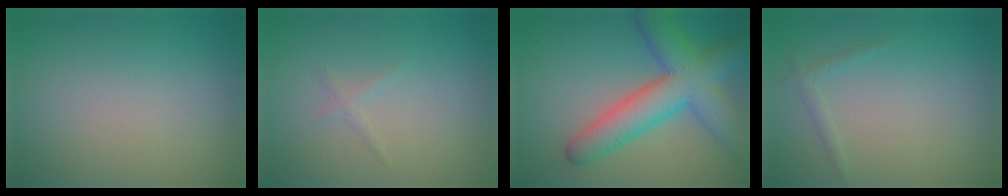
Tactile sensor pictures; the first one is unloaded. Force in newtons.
{"total": 0.7, "press": 0.7, "slide": 0.1}
{"total": 8.3, "press": 8.3, "slide": 0.3}
{"total": 0.9, "press": 0.9, "slide": 0.1}